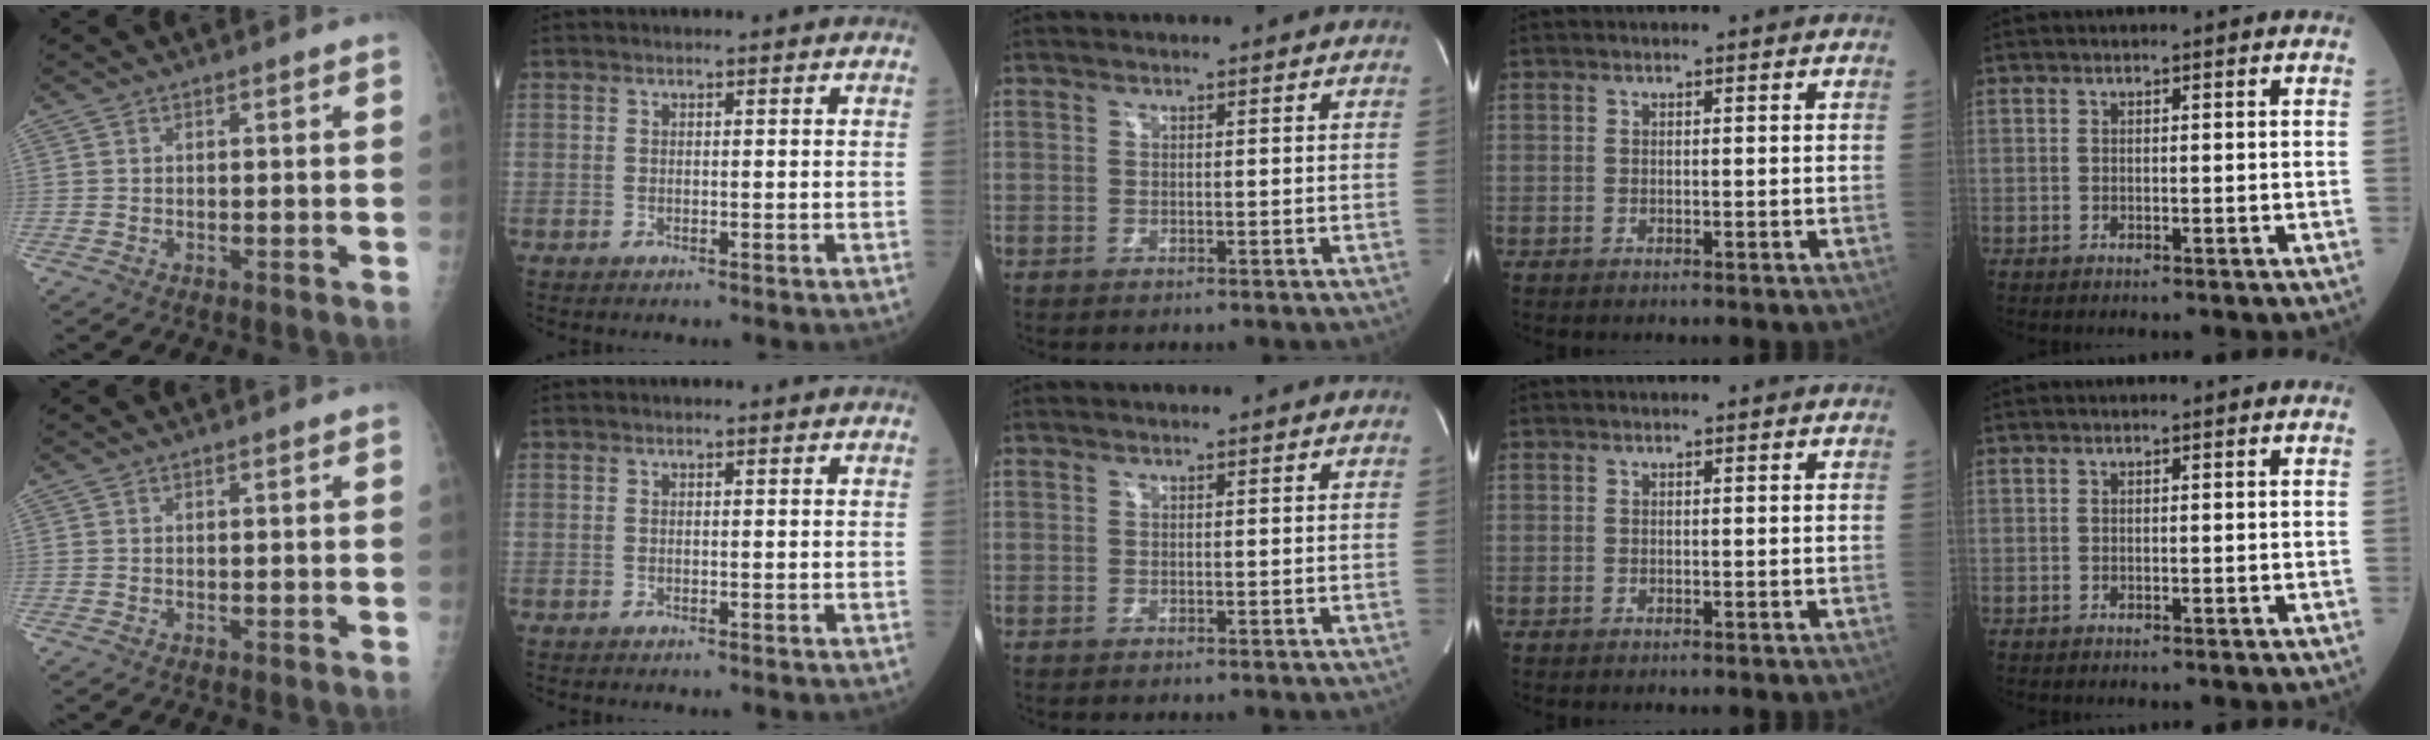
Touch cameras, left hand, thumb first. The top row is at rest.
{}